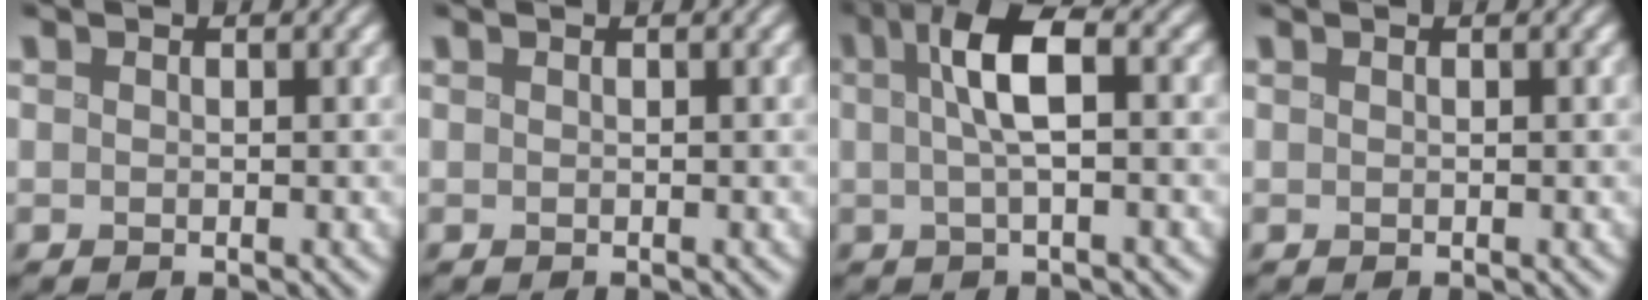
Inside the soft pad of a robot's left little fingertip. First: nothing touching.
{"total": 0.0}
{"total": 4.8, "force": [0.6, 1.6, 4.5], "torque": [-0.092, 0.015, 0.008]}
{"total": 0.0}